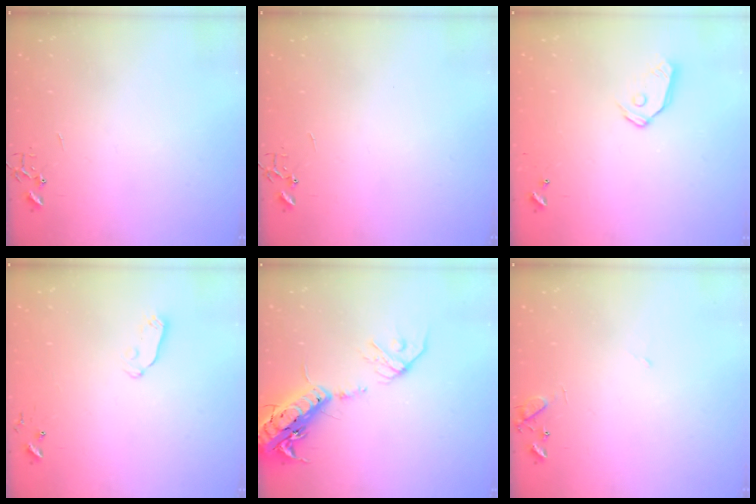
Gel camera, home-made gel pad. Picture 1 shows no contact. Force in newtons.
{"total": 0.0}
{"total": 9.2, "press": 9.2, "slide": 1.0}
{"total": 5.6, "press": 5.6, "slide": 0.3}
{"total": 18.7, "press": 18.3, "slide": 3.9}
{"total": 8.6, "press": 8.5, "slide": 1.1}